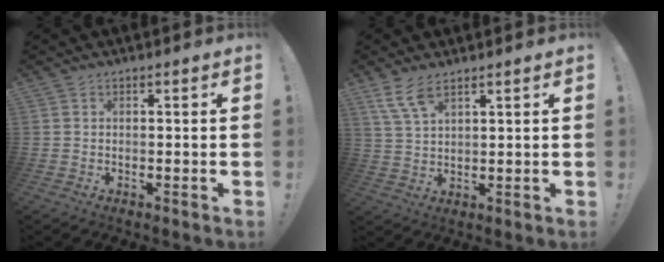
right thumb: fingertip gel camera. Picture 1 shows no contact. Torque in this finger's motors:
{"motor_torque": [0.05, 0.16, -0.04, 0.22, 0.09]}